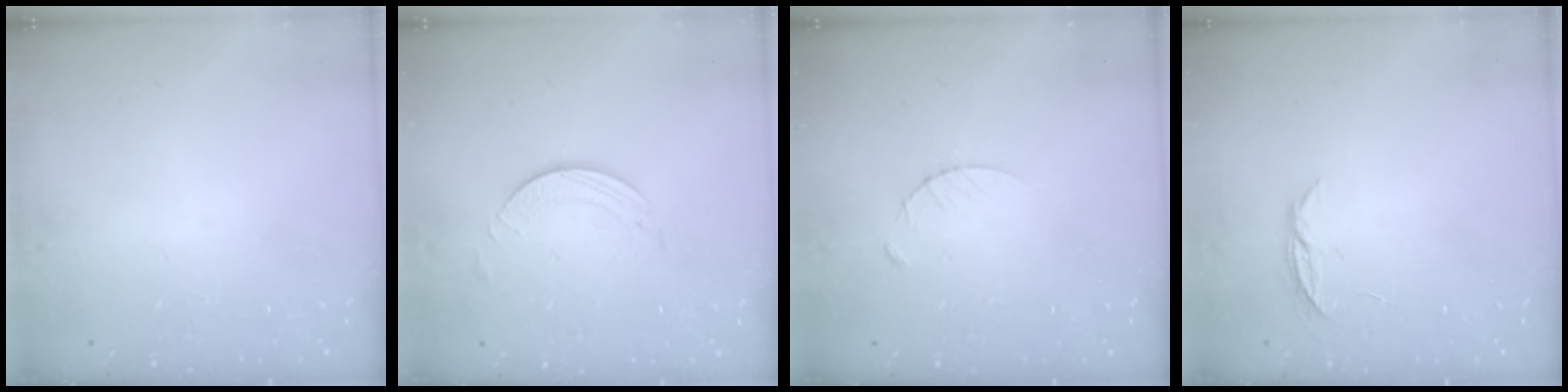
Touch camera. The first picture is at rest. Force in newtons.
{"total": 1.9, "press": 1.9, "slide": 0.2}
{"total": 3.3, "press": 3.3, "slide": 0.4}
{"total": 4.0, "press": 4.0, "slide": 0.5}